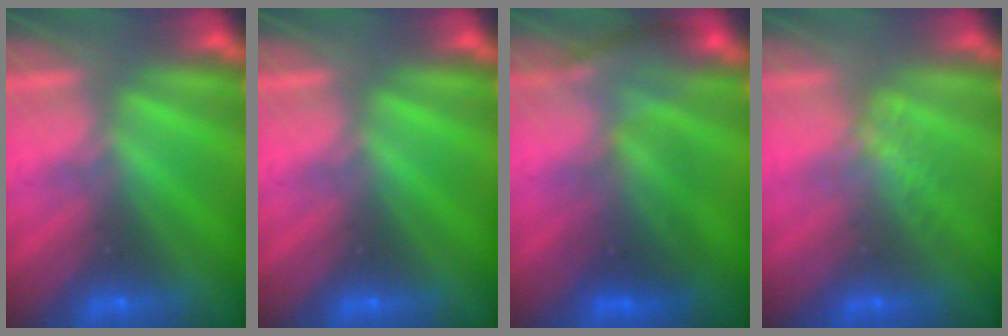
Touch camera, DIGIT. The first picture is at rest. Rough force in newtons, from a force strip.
{"total": 0.0}
{"total": 2.7}
{"total": 1.3}